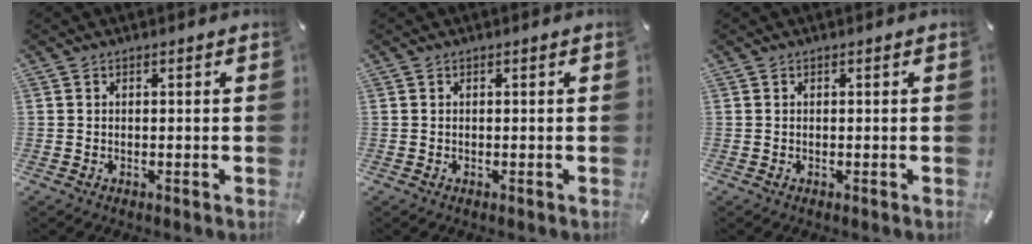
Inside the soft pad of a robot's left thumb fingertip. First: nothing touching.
{"total": 0.0}
{"total": 0.0}